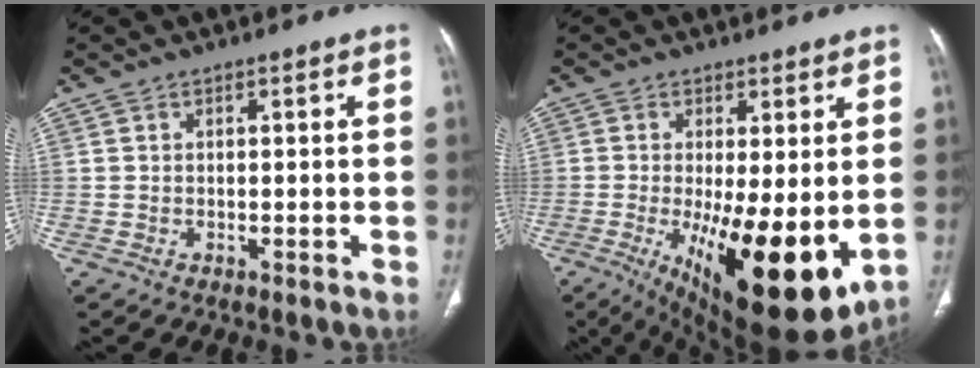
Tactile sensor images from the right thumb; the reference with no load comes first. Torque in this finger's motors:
{"motor_torque": [2.36, 2.65, 1.46, -1.31, 0.58]}